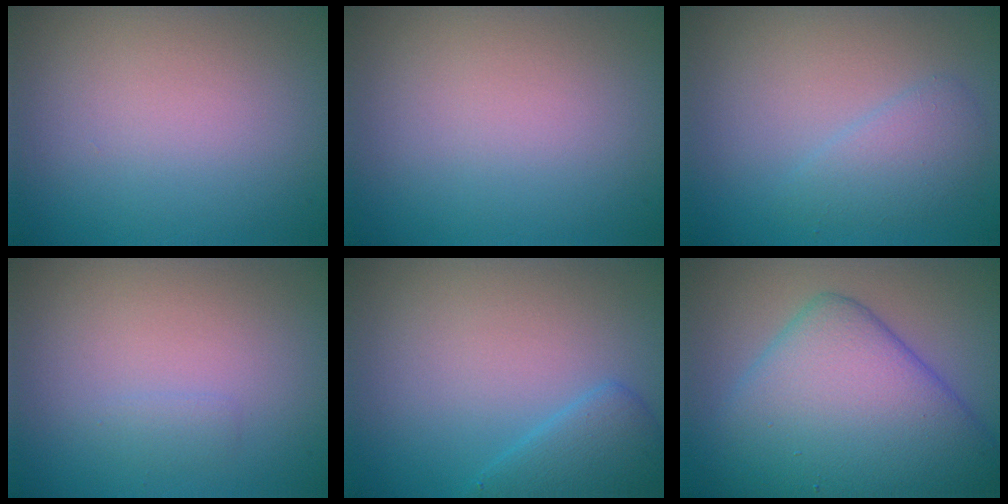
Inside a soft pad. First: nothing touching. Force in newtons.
{"total": 0.0}
{"total": 2.2, "press": 2.2, "slide": 0.1}
{"total": 0.7, "press": 0.7, "slide": 0.0}
{"total": 2.8, "press": 2.8, "slide": 0.2}
{"total": 10.7, "press": 10.7, "slide": 0.2}